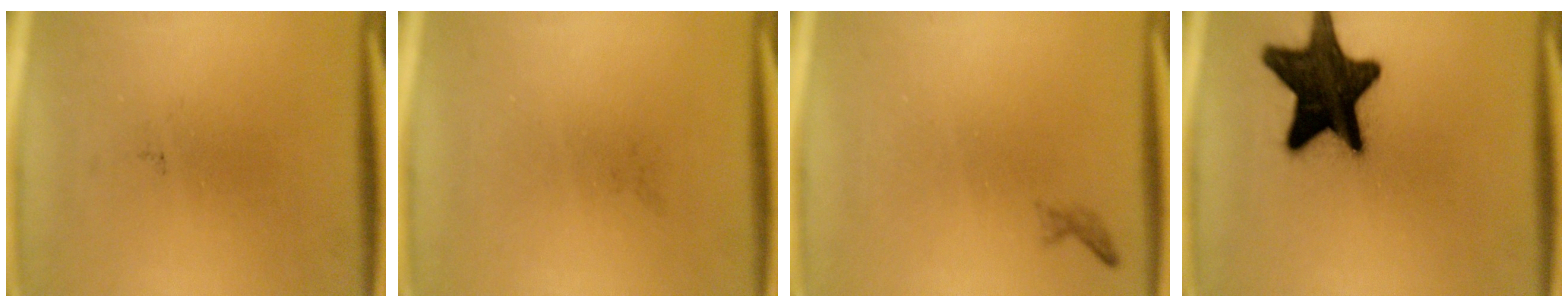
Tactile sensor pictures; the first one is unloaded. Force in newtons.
{"total": 0.0}
{"total": 0.6}
{"total": 19.0}